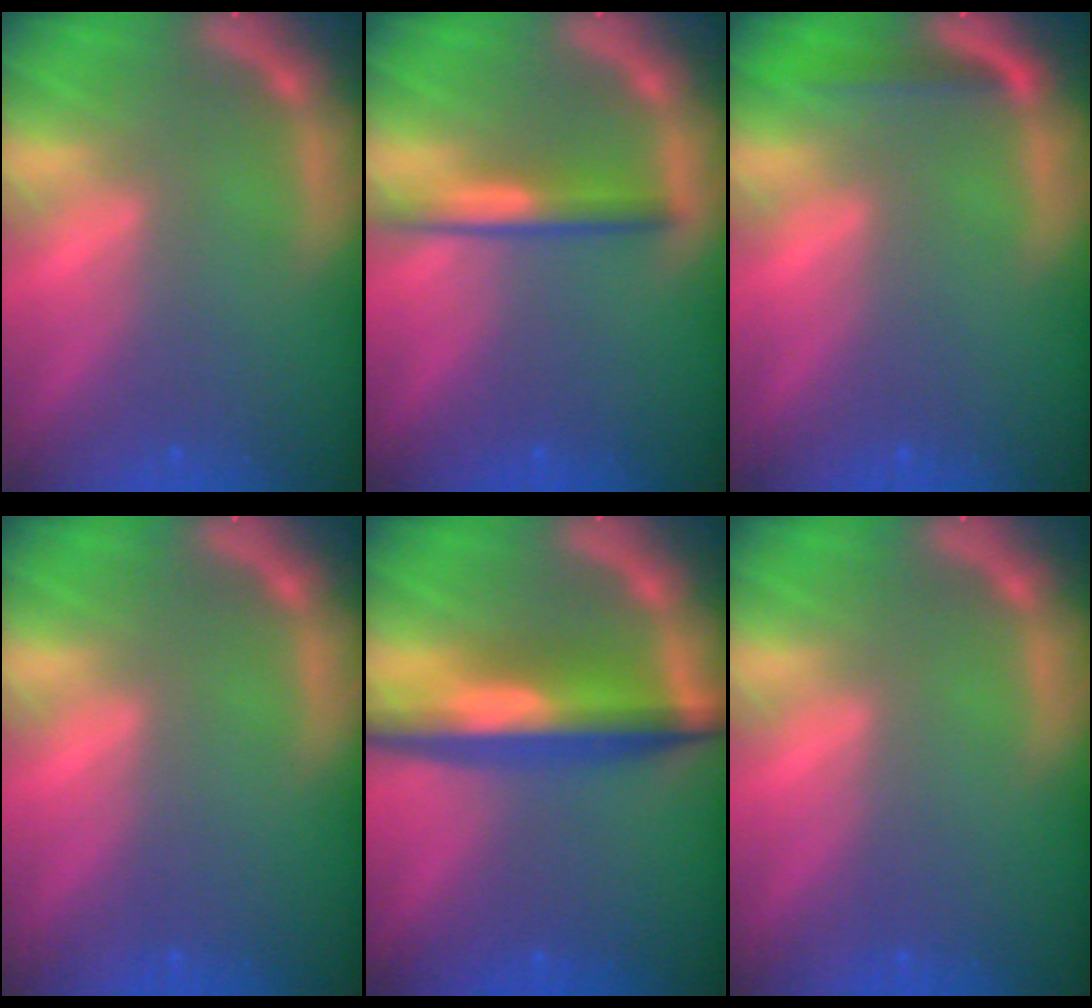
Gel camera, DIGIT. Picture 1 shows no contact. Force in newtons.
{"total": 3.0}
{"total": 1.9}
{"total": 0.0}
{"total": 7.1}
{"total": 0.0}